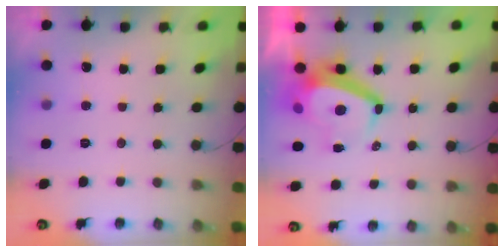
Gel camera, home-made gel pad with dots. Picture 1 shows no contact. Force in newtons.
{"total": 8.4, "press": 8.4, "slide": 0.9}